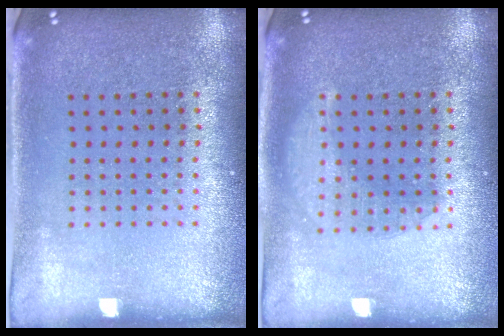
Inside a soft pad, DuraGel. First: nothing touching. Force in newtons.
{"total": 2.2, "press": 2.2, "slide": 0.3}